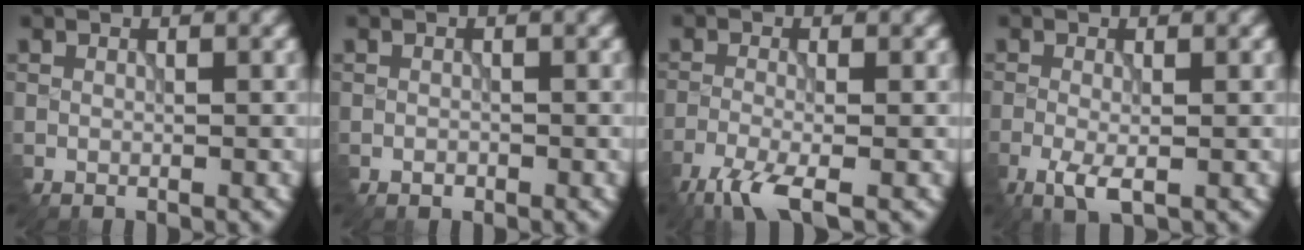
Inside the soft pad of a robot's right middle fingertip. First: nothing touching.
{"total": 1.0, "force": [-0.8, 0.4, 0.2], "torque": [-0.009, -0.005, -0.014]}
{"total": 4.7, "force": [-3.3, 0.9, 3.1], "torque": [-0.076, -0.010, -0.069]}
{"total": 2.8, "force": [-1.6, 0.8, 2.2], "torque": [-0.056, -0.007, -0.029]}